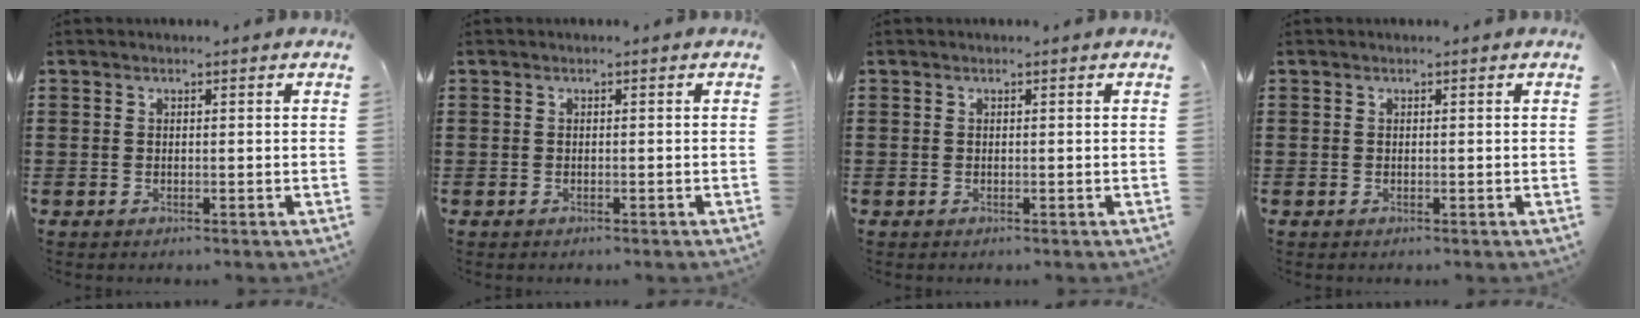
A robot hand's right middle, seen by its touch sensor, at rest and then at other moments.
{"total": 0.0}
{"total": 0.0}
{"total": 0.0}